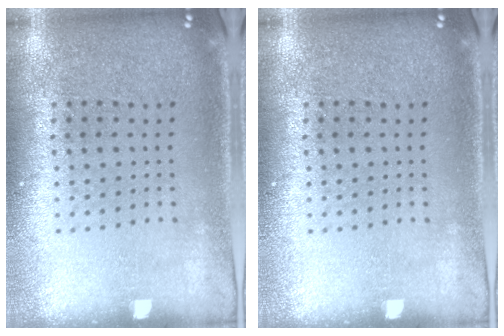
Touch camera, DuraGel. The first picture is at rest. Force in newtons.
{"total": 0.0}